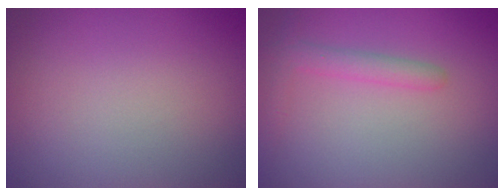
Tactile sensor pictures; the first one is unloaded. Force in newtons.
{"total": 2.0, "press": 2.0, "slide": 0.2}